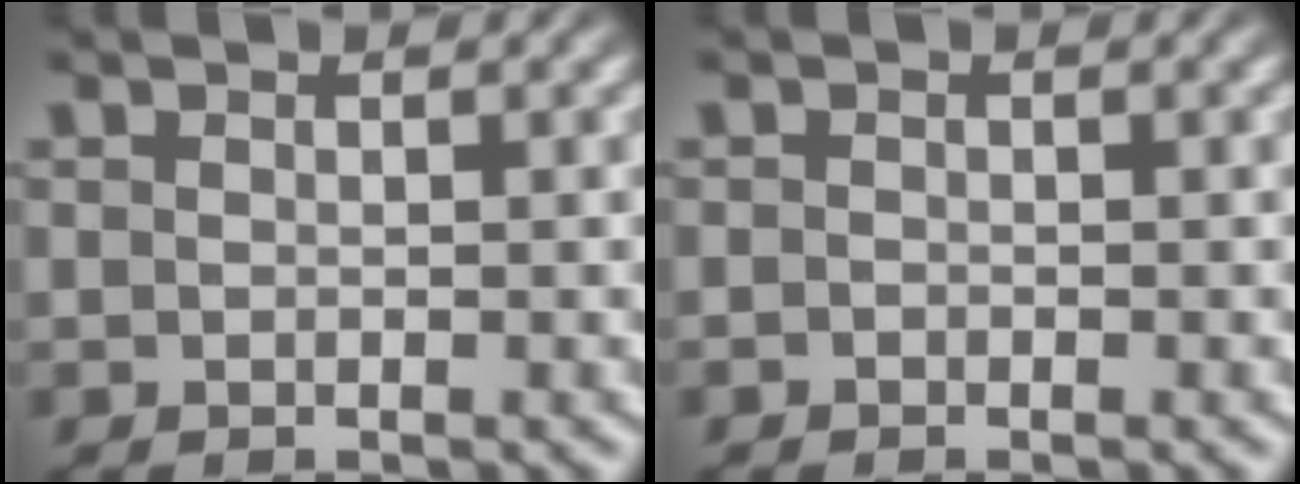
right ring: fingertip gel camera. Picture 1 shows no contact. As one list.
[{"total": 0.6, "force": [-0.6, 0.2, -0.2], "torque": [0.008, -0.005, -0.008]}]